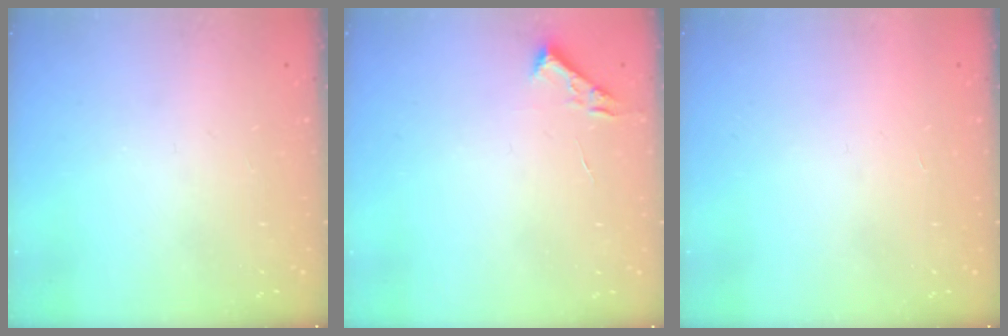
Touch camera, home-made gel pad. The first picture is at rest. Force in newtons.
{"total": 2.7, "press": 2.7, "slide": 0.4}
{"total": 1.7, "press": 1.7, "slide": 0.1}